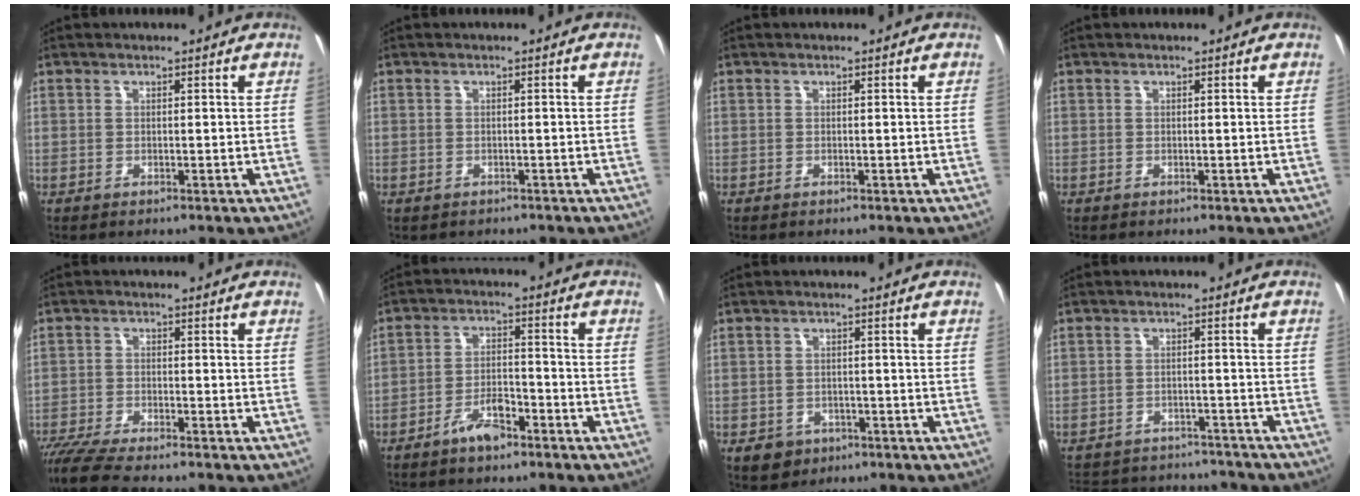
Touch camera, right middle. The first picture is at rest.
{"total": 1.2, "force": [-0.8, 0.9, 0.3], "torque": [-0.010, -0.003, -0.009]}
{"total": 0.0}
{"total": 0.0}
{"total": 8.6, "force": [-7.7, 0.6, 3.7], "torque": [-0.096, -0.033, -0.141]}
{"total": 5.9, "force": [-4.3, 2.1, 3.4], "torque": [-0.076, 0.006, -0.074]}
{"total": 5.2, "force": [-2.6, 4.1, 1.8], "torque": [-0.045, -0.005, -0.035]}
{"total": 16.1, "force": [-13.8, 6.7, 4.9], "torque": [-0.120, 0.034, -0.178]}